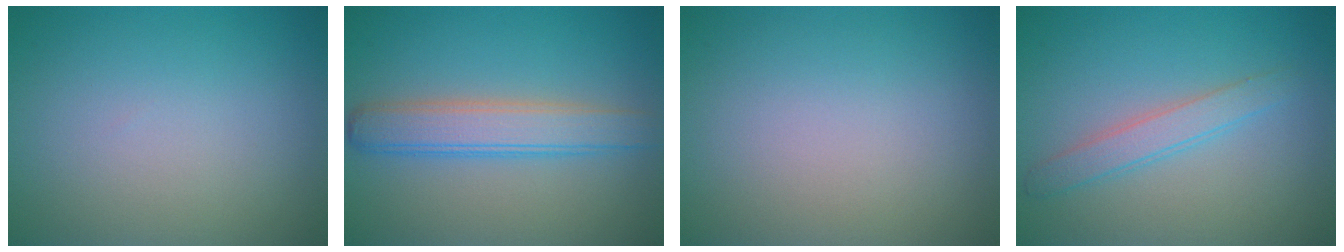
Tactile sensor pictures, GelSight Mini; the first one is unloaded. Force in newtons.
{"total": 4.2, "press": 4.2, "slide": 0.1}
{"total": 0.0}
{"total": 2.2, "press": 2.2, "slide": 0.1}